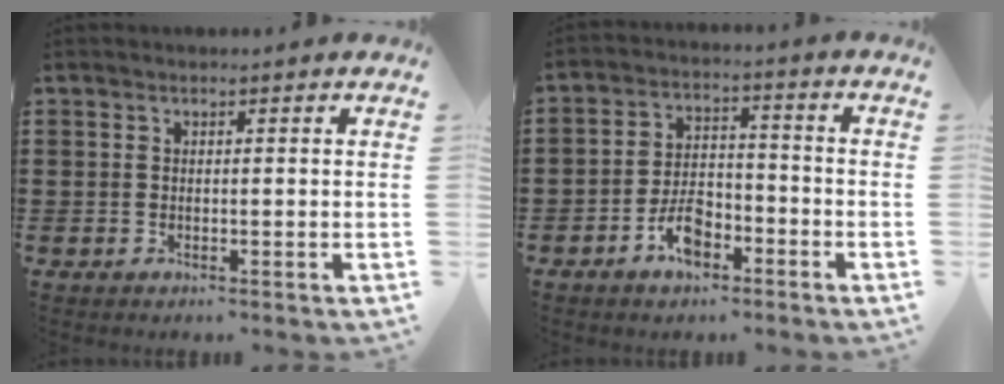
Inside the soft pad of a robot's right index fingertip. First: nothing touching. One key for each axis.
{"total": 6.3, "fx": -3.5, "fy": 3.1, "fz": 4.2, "tx": -0.086, "ty": 0.008, "tz": -0.068}